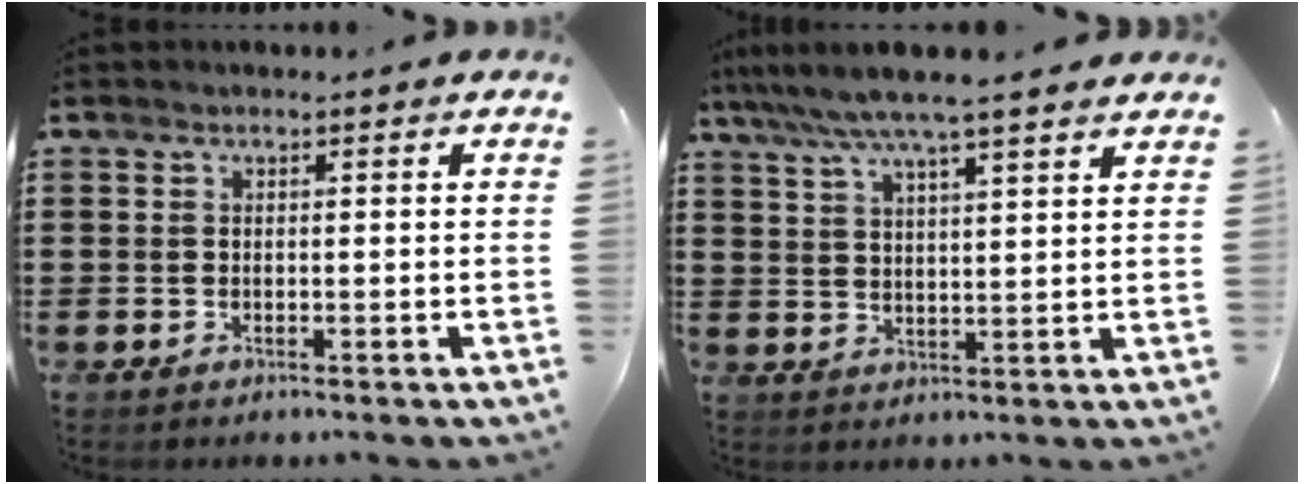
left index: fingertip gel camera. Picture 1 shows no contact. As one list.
[{"total": 6.3, "force": [5.5, -0.1, 3.2], "torque": [-0.080, -0.021, 0.095]}]